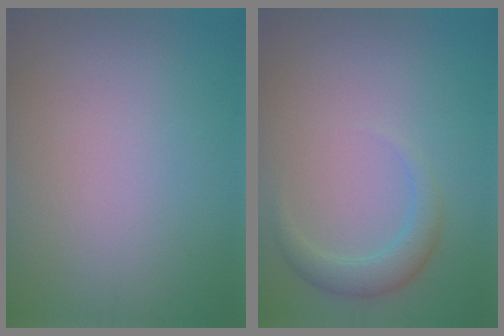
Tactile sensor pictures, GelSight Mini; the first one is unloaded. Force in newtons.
{"total": 2.4, "press": 2.4, "slide": 0.1}